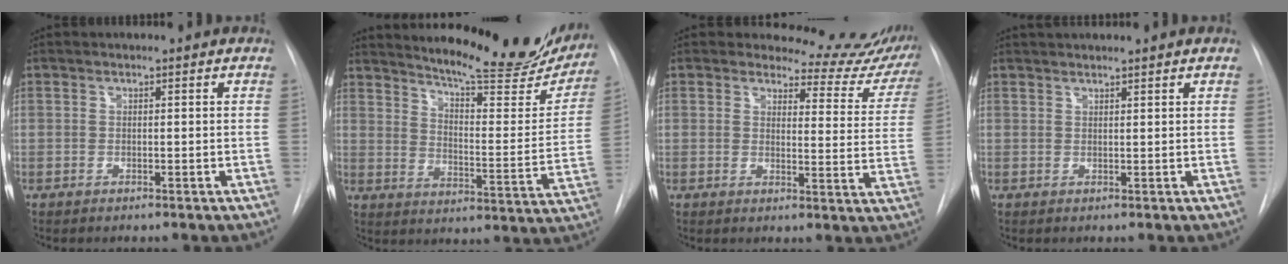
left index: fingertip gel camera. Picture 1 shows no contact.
{"total": 23.3, "force": [20.7, 3.8, 10.1], "torque": [-0.141, -0.066, 0.260]}
{"total": 13.3, "force": [13.0, 3.1, 0.5], "torque": [0.029, -0.081, 0.120]}
{"total": 3.7, "force": [3.5, -0.1, 1.4], "torque": [-0.015, 0.028, 0.053]}